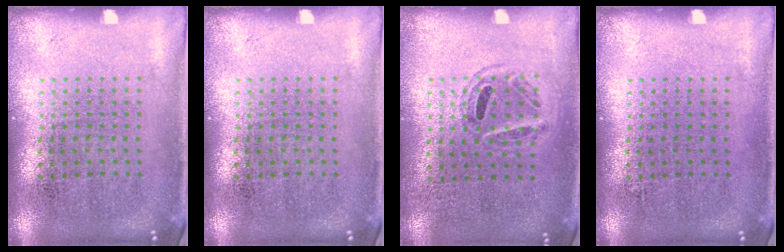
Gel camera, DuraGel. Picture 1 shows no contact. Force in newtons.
{"total": 0.0}
{"total": 0.9, "press": 0.8, "slide": 0.4}
{"total": 0.0}